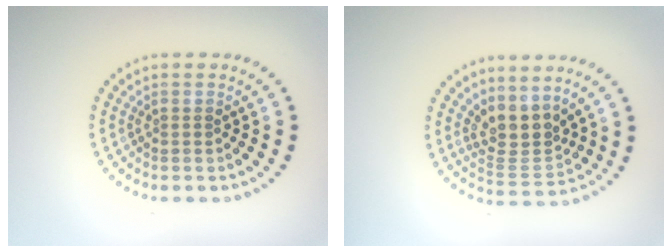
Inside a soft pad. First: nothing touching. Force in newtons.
{"total": 3.4, "press": 2.5, "slide": 2.3}